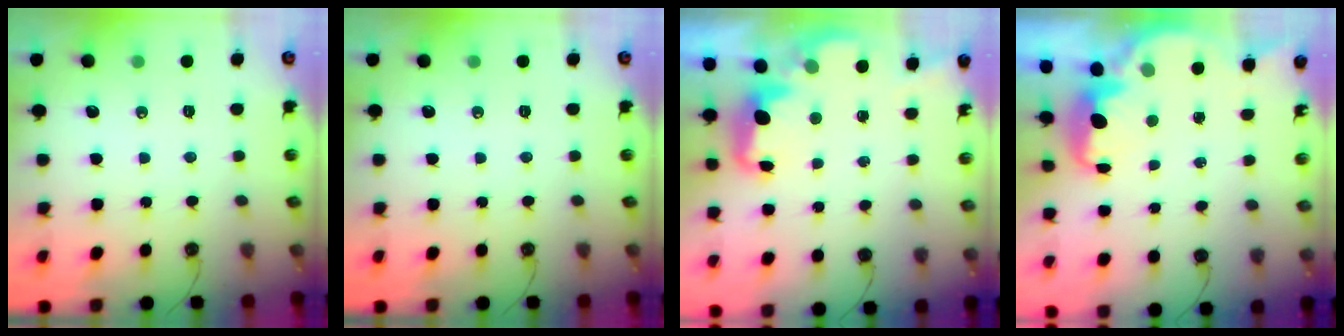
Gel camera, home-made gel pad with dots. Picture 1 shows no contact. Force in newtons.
{"total": 0.0}
{"total": 2.6, "press": 2.5, "slide": 0.6}
{"total": 2.9, "press": 2.9, "slide": 0.6}